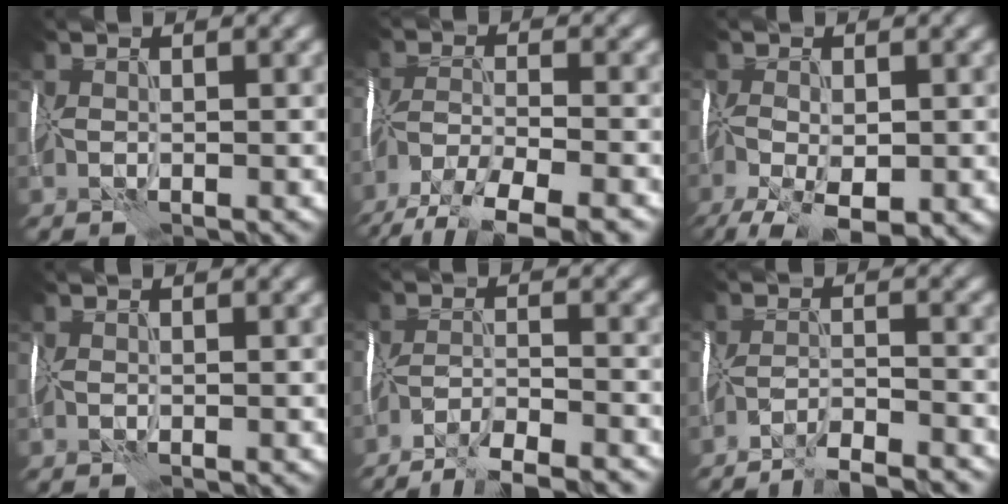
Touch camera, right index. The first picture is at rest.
{"total": 8.2, "force": [-6.5, 2.2, 4.6], "torque": [-0.074, -0.019, -0.113]}
{"total": 7.7, "force": [-4.1, 3.2, 5.7], "torque": [-0.116, -0.022, -0.064]}
{"total": 0.0}
{"total": 7.9, "force": [-7.1, 1.3, 3.2], "torque": [-0.054, -0.012, -0.106]}
{"total": 6.9, "force": [-6.4, 0.9, 2.4], "torque": [-0.039, -0.003, -0.093]}